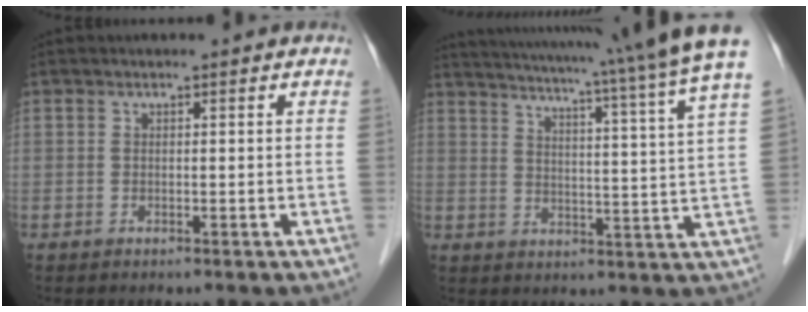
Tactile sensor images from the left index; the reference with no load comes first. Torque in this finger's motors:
{"motor_torque": [1.11, -1.03, 0.66, 0.16]}